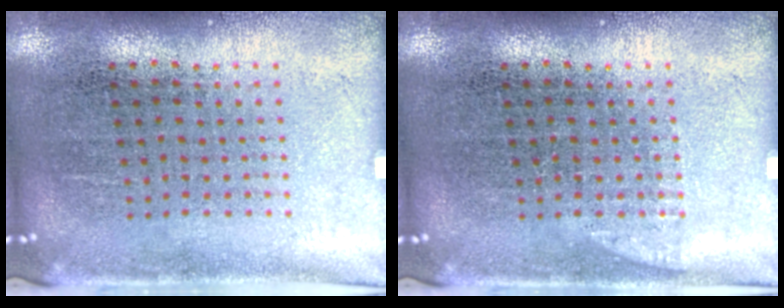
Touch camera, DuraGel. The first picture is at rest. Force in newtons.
{"total": 0.7, "press": 0.7, "slide": 0.2}